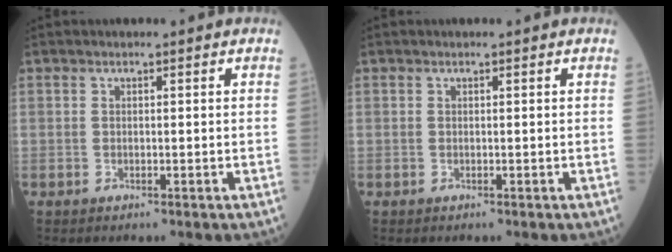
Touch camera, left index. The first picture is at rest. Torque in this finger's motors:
{"motor_torque": [0.00, 0.00, 0.01, 0.00]}